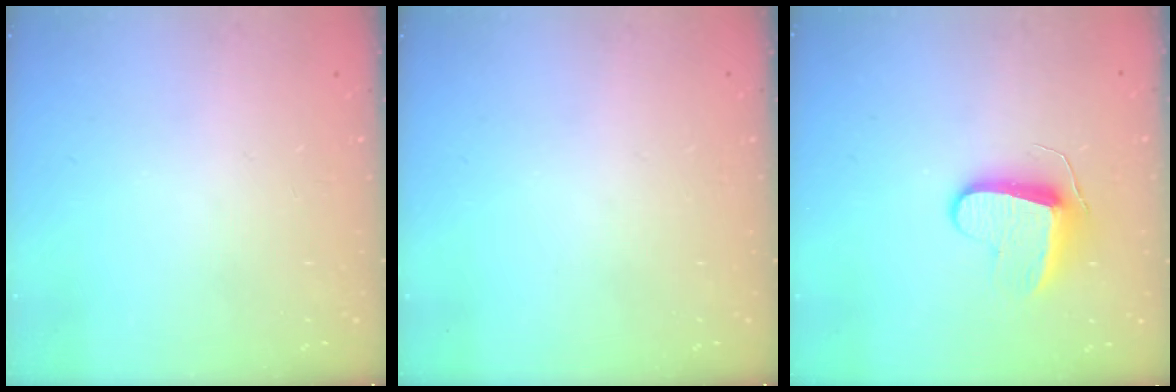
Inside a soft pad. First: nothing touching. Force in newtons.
{"total": 0.0}
{"total": 8.8, "press": 8.8, "slide": 0.2}